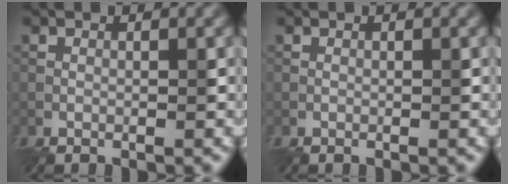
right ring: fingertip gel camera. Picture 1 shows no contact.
{"total": 0.0}